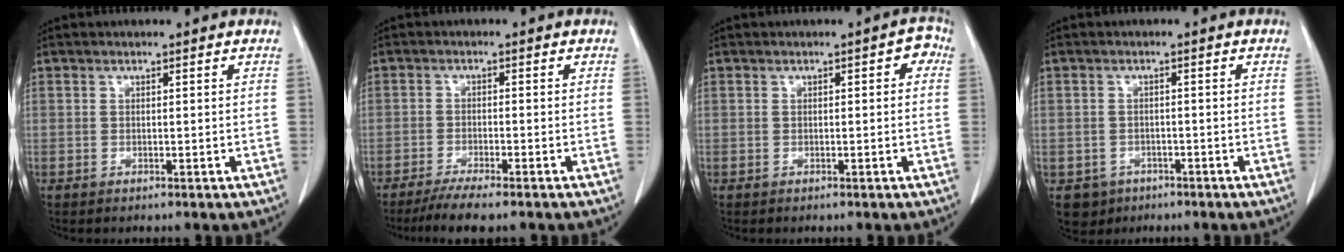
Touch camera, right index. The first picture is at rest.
{"total": 5.9, "force": [-4.7, 0.1, 3.5], "torque": [-0.057, -0.014, -0.077]}
{"total": 2.2, "force": [0.3, 0.9, 2.0], "torque": [-0.015, 0.008, -0.002]}
{"total": 3.7, "force": [-2.0, 3.2, 0.3], "torque": [-0.007, 0.007, -0.024]}